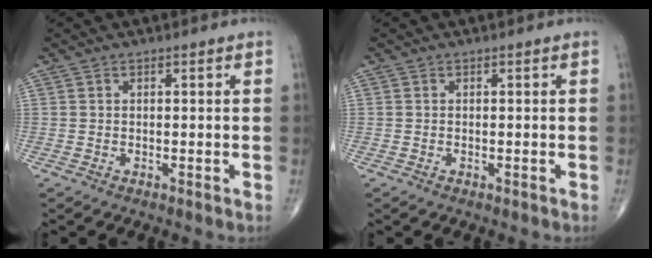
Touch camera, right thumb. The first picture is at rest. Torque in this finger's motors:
{"motor_torque": [-0.04, -0.14, -0.31, -0.27, -0.08]}